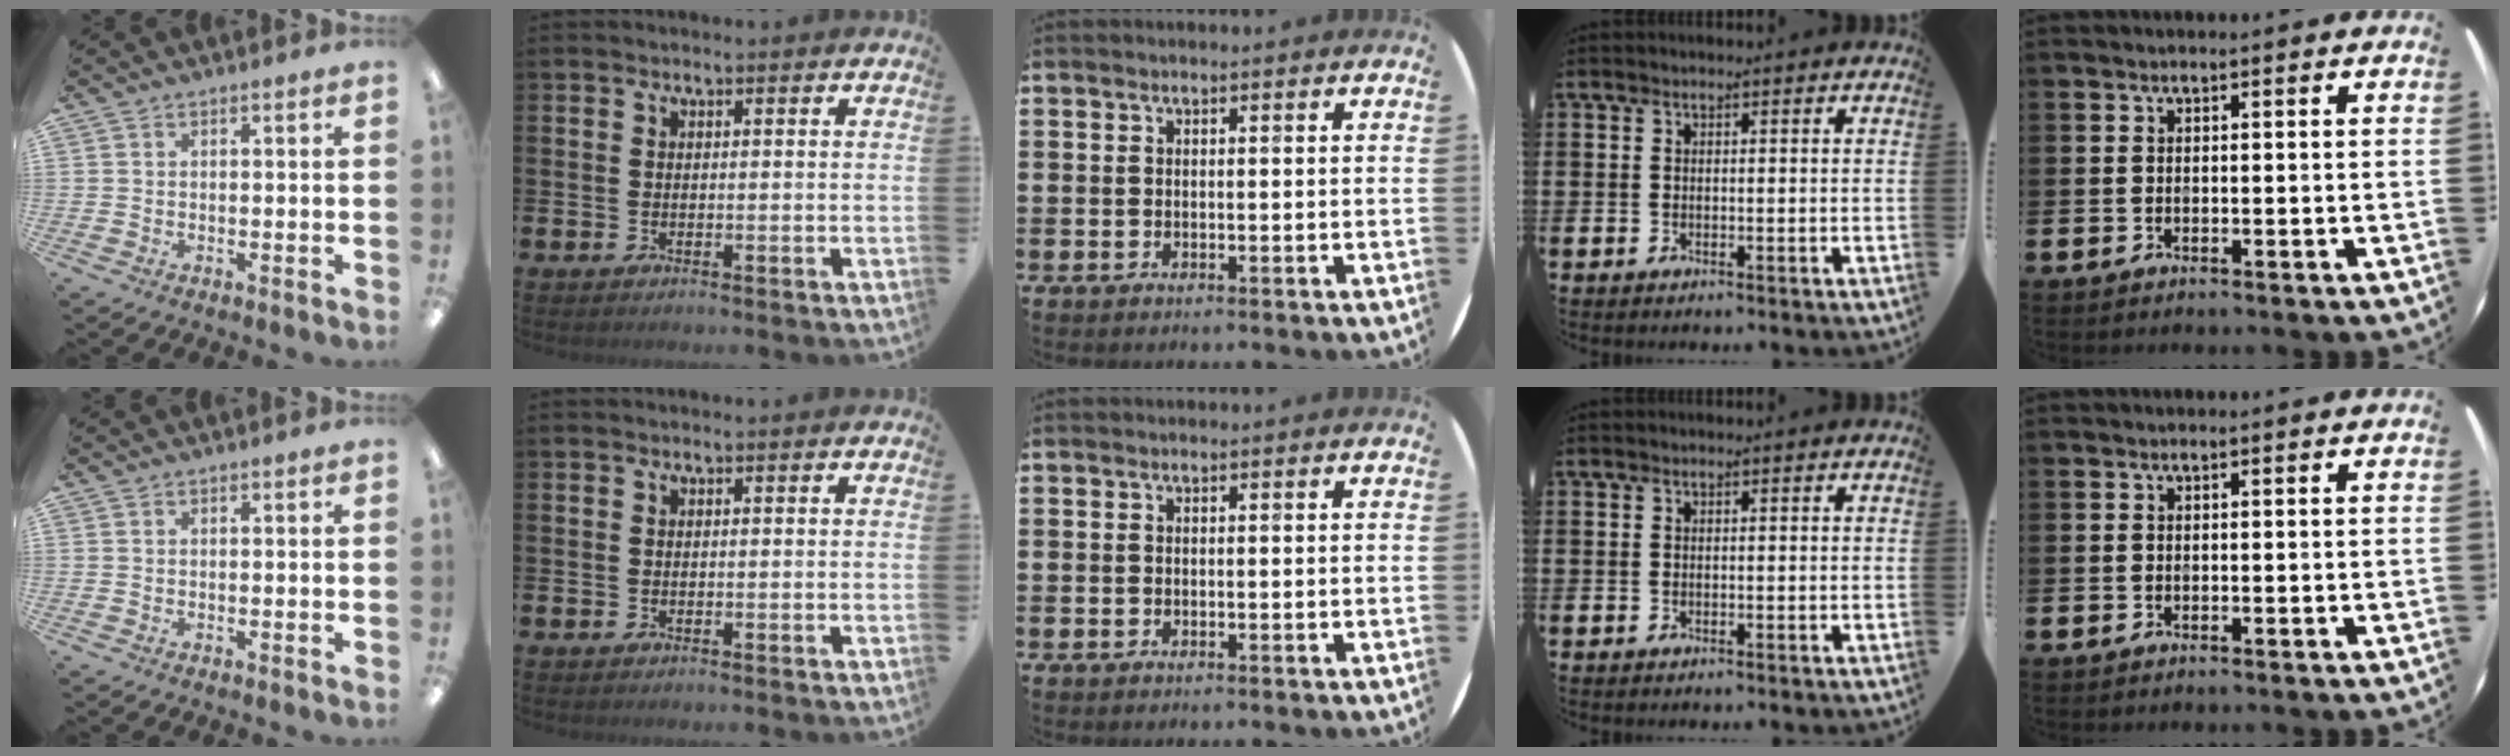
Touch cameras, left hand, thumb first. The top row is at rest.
{}